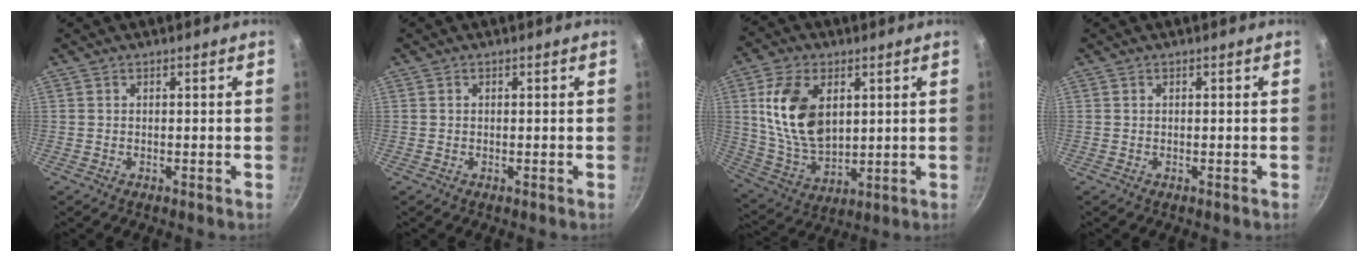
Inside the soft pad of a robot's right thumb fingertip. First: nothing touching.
{"total": 0.0}
{"total": 15.5, "force": [3.7, 9.7, 11.5], "torque": [-0.194, -0.019, 0.082]}
{"total": 0.0}